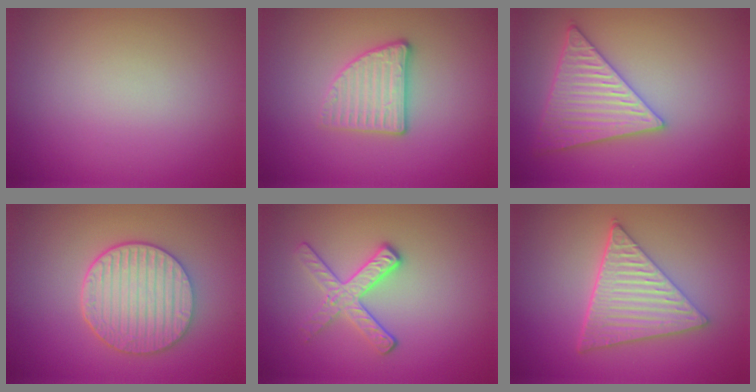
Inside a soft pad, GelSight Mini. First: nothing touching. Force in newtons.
{"total": 3.0, "press": 2.8, "slide": 1.2}
{"total": 5.7, "press": 5.0, "slide": 2.9}
{"total": 5.9, "press": 4.7, "slide": 3.6}
{"total": 2.9, "press": 2.6, "slide": 1.3}
{"total": 5.9, "press": 4.4, "slide": 4.0}